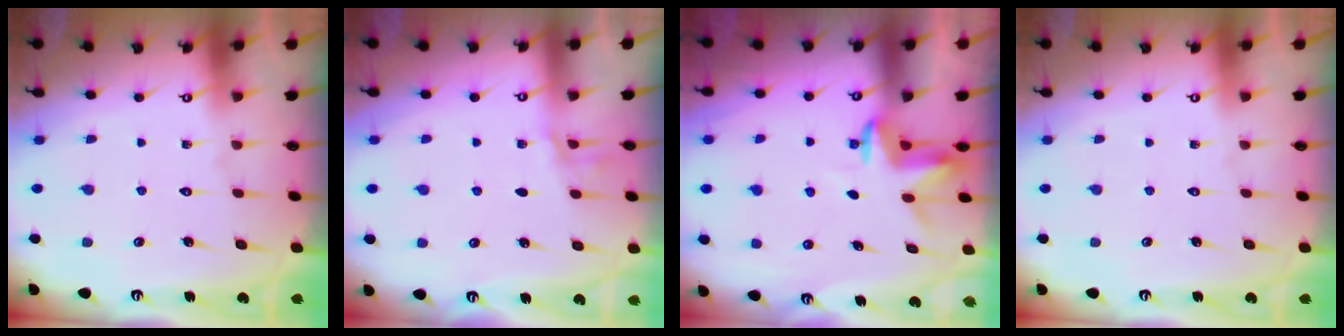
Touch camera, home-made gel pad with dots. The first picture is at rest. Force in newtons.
{"total": 1.3, "press": 1.2, "slide": 0.3}
{"total": 4.0, "press": 4.0, "slide": 0.2}
{"total": 0.0}